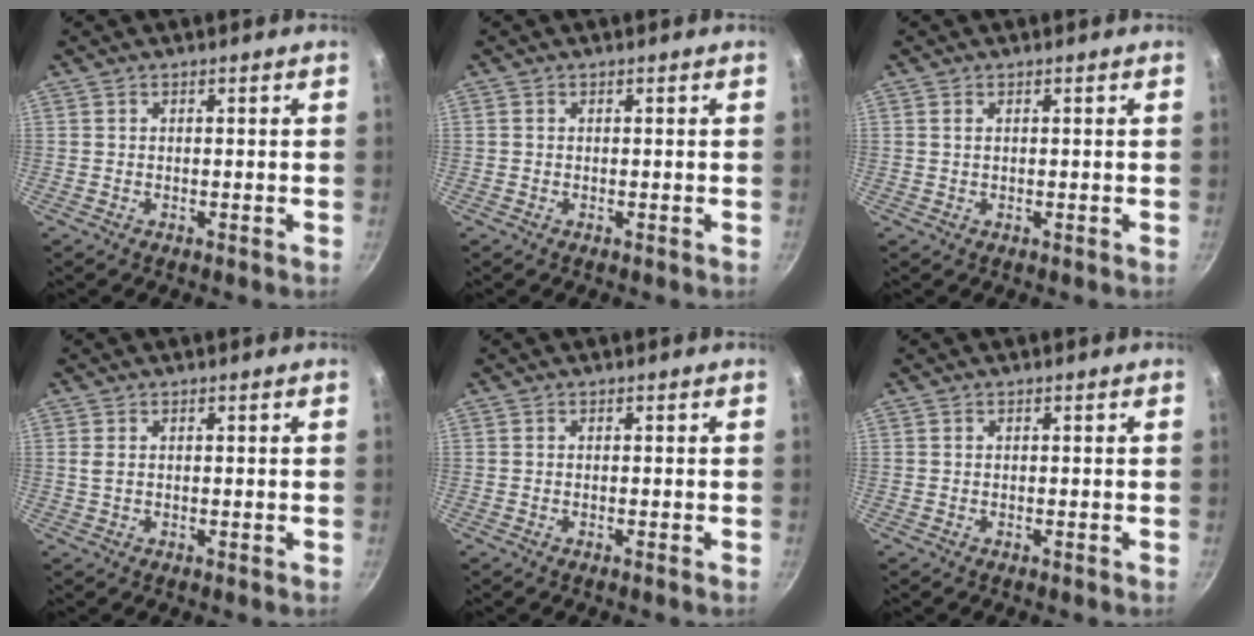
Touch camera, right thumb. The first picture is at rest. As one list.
[{"total": 0.0}, {"total": 0.8, "force": [0.3, 0.4, 0.6], "torque": [-0.011, 0.001, 0.005]}, {"total": 1.2, "force": [0.4, 0.6, 0.9], "torque": [-0.019, 0.001, 0.007]}, {"total": 0.0}, {"total": 0.0}]